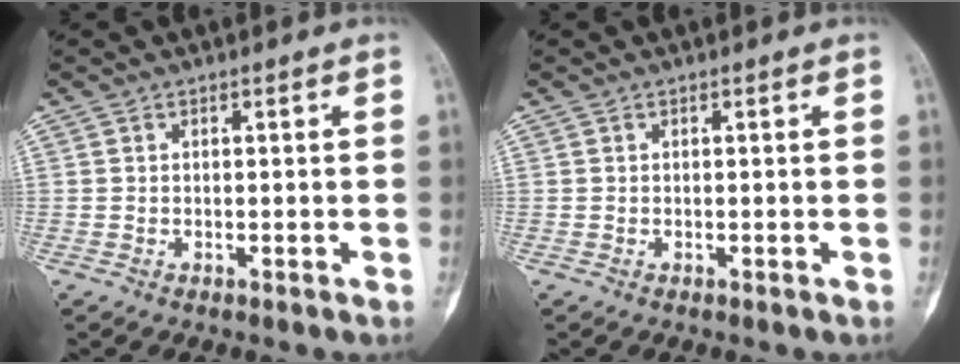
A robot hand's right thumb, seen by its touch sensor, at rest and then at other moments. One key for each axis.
{"total": 0.0}